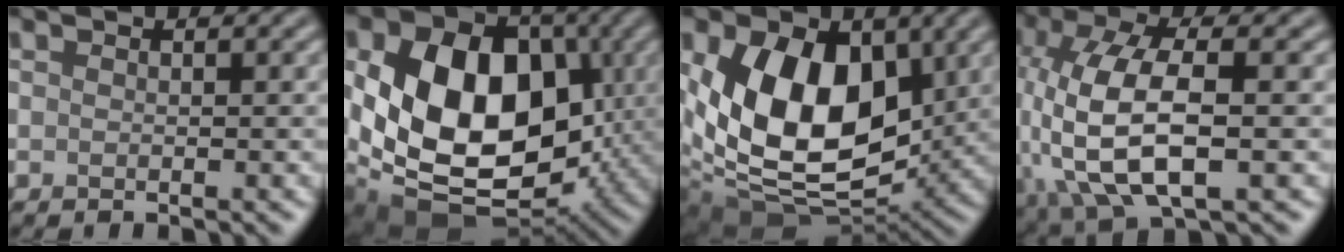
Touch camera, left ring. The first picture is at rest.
{"total": 14.1, "force": [0.0, 9.9, 10.0], "torque": [-0.172, -0.014, -0.004]}
{"total": 12.0, "force": [1.8, 7.7, 9.1], "torque": [-0.161, -0.016, 0.034]}
{"total": 11.0, "force": [-1.4, 4.9, 9.8], "torque": [-0.218, 0.000, -0.032]}